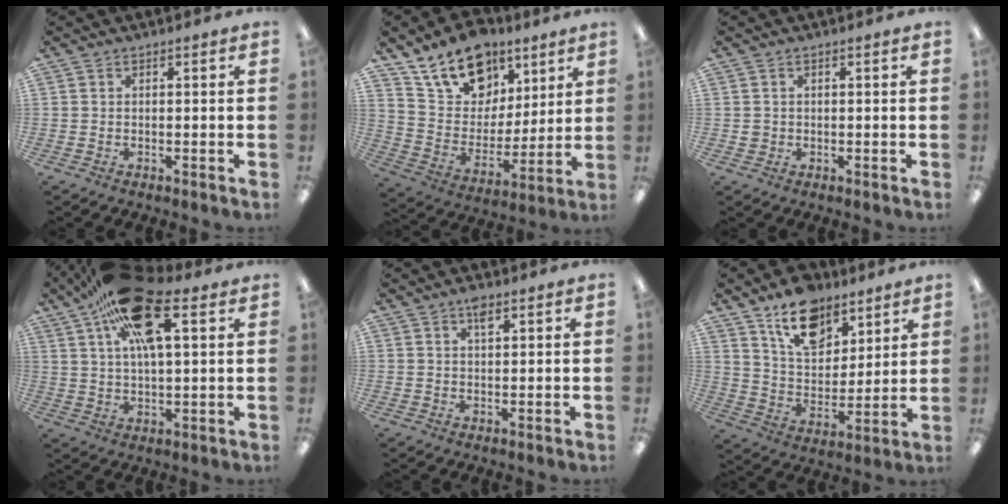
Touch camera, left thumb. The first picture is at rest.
{"total": 18.1, "force": [12.4, 11.3, 7.0], "torque": [-0.126, -0.069, 0.229]}
{"total": 1.4, "force": [0.2, 1.3, 0.3], "torque": [-0.007, 0.005, 0.002]}
{"total": 20.6, "force": [9.6, 8.8, 16.0], "torque": [-0.275, -0.018, 0.160]}
{"total": 3.2, "force": [1.9, 1.2, 2.2], "torque": [-0.042, 0.001, 0.032]}
{"total": 14.8, "force": [10.4, 8.4, 6.4], "torque": [-0.095, -0.056, 0.190]}